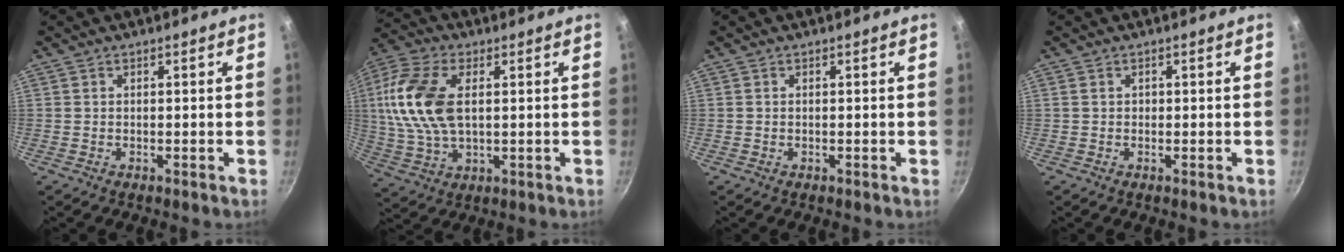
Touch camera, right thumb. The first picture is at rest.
{"total": 15.7, "force": [2.6, 8.9, 12.6], "torque": [-0.254, 0.005, 0.045]}
{"total": 0.0}
{"total": 0.7, "force": [0.1, 0.6, 0.2], "torque": [0.000, 0.002, 0.001]}